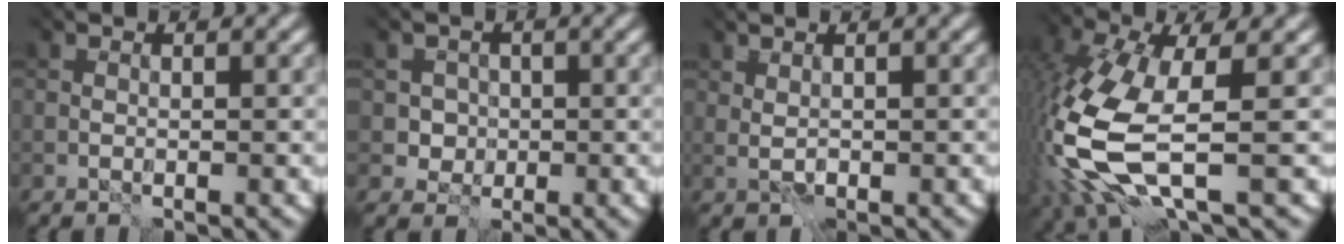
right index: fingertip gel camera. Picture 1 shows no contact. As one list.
[{"total": 1.6, "force": [0.1, 1.6, -0.1], "torque": [0.017, -0.001, 0.001]}, {"total": 0.6, "force": [0.6, -0.1, 0.1], "torque": [-0.008, 0.001, 0.015]}, {"total": 10.3, "force": [-1.9, 4.6, 9.0], "torque": [-0.240, -0.029, -0.036]}]